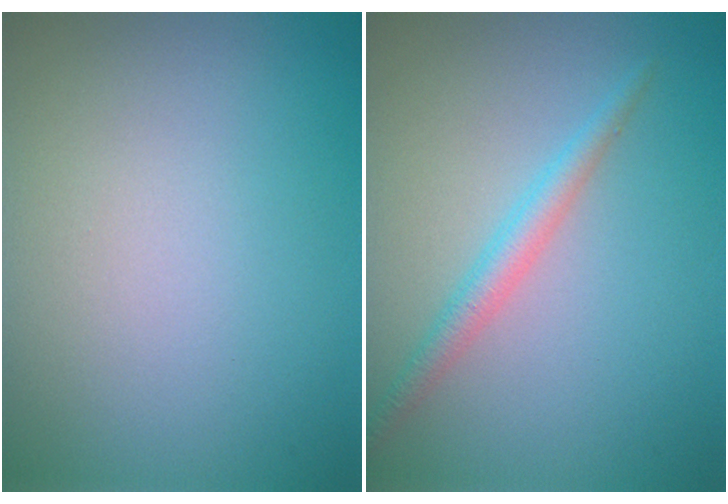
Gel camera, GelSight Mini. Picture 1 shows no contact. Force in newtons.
{"total": 2.0, "press": 2.0, "slide": 0.1}